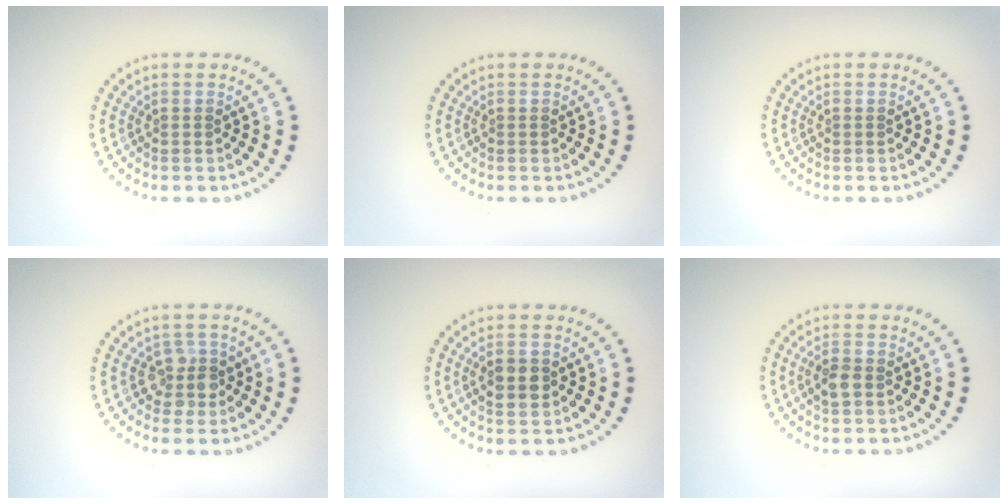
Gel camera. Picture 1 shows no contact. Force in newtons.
{"total": 0.0}
{"total": 0.0}
{"total": 2.4, "press": 2.2, "slide": 1.1}
{"total": 2.5, "press": 2.4, "slide": 0.2}
{"total": 1.8, "press": 1.8, "slide": 0.3}